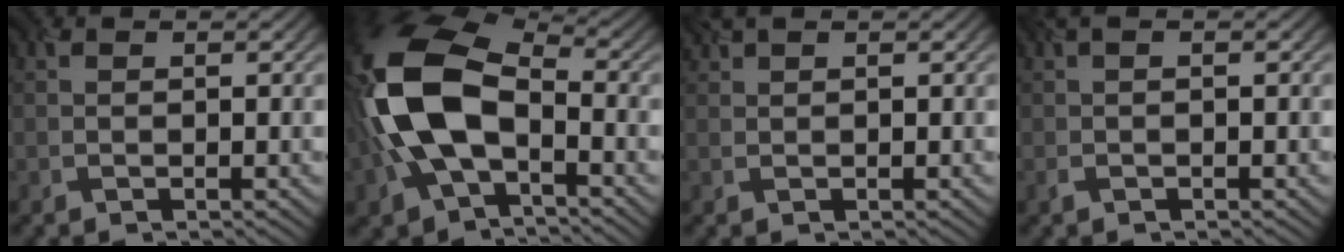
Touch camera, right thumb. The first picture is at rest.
{"total": 15.6, "force": [-2.2, 9.2, 12.3], "torque": [-0.296, -0.008, -0.049]}
{"total": 0.7, "force": [0.6, 0.3, 0.2], "torque": [-0.006, 0.003, 0.011]}
{"total": 0.9, "force": [-0.3, 0.4, 0.8], "torque": [-0.020, -0.002, -0.006]}